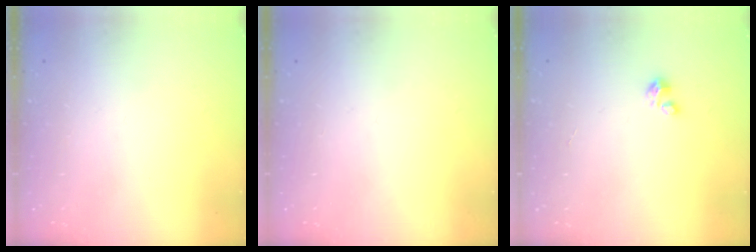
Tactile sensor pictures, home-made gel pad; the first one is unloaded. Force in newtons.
{"total": 0.0}
{"total": 1.5, "press": 1.5, "slide": 0.1}